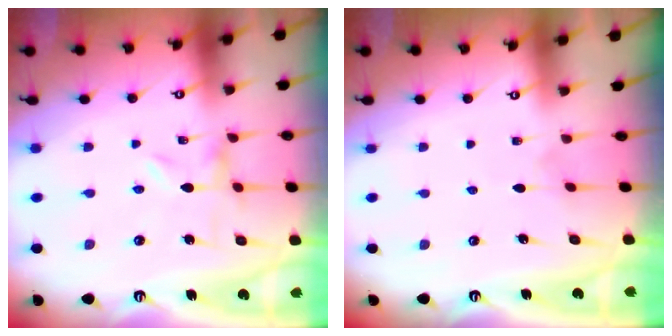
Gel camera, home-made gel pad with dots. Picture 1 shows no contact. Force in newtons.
{"total": 2.0, "press": 2.0, "slide": 0.2}